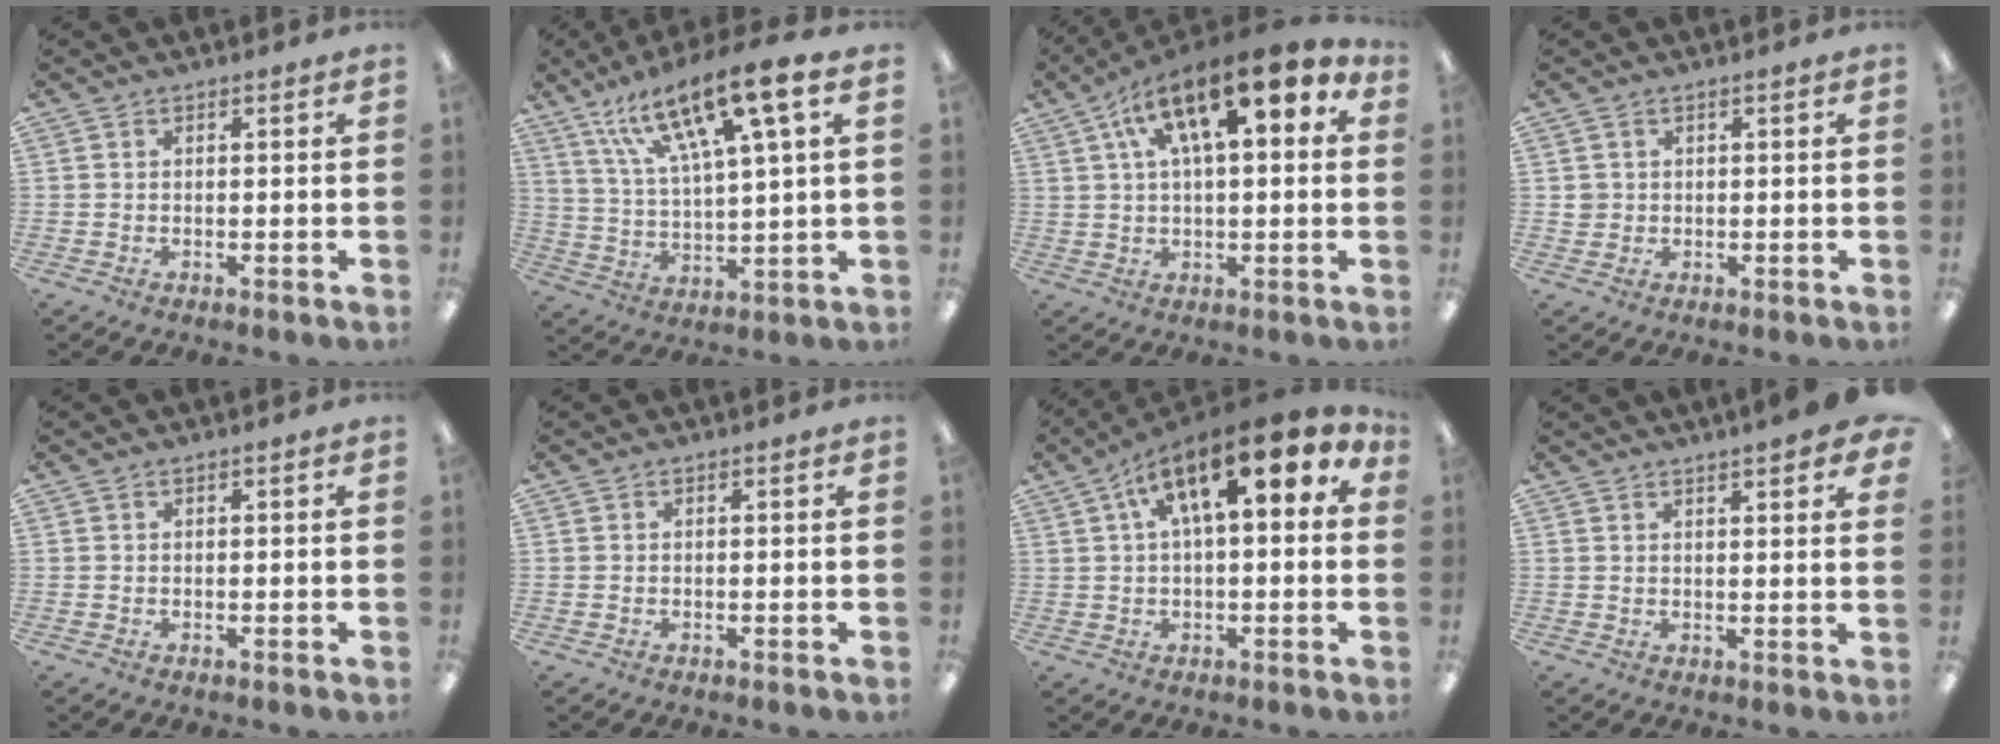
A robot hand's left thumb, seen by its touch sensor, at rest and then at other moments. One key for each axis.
{"total": 16.5, "fx": 10.6, "fy": 3.9, "fz": 12.0, "tx": -0.215, "ty": -0.047, "tz": 0.175}
{"total": 17.1, "fx": 7.5, "fy": 6.6, "fz": 13.9, "tx": -0.224, "ty": -0.023, "tz": 0.119}
{"total": 1.7, "fx": 0.3, "fy": 1.6, "fz": 0.4, "tx": -0.009, "ty": 0.004, "tz": 0.005}
{"total": 0.0}
{"total": 0.0}
{"total": 15.8, "fx": 6.6, "fy": 6.0, "fz": 13.0, "tx": -0.198, "ty": -0.024, "tz": 0.107}
{"total": 4.5, "fx": 3.3, "fy": 0.6, "fz": 3.1, "tx": -0.043, "ty": -0.016, "tz": 0.052}